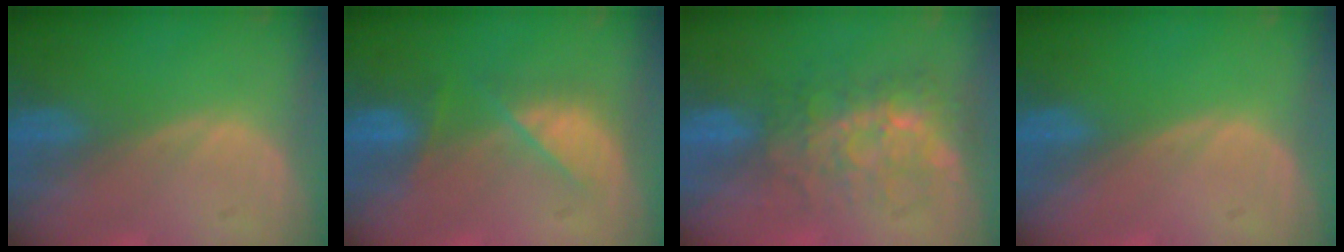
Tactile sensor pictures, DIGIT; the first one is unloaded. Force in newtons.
{"total": 5.1, "press": 5.1, "slide": 0.8}
{"total": 9.0, "press": 7.6, "slide": 4.7}
{"total": 0.0}